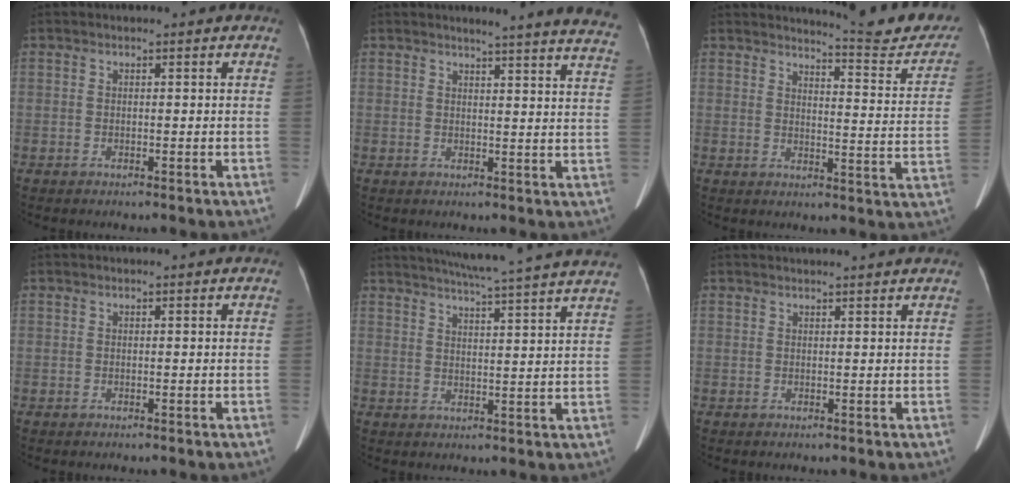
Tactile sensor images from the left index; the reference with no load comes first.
{"total": 16.5, "force": [15.6, -0.1, 5.6], "torque": [-0.065, -0.076, 0.159]}
{"total": 12.6, "force": [12.2, 0.5, 3.0], "torque": [-0.027, -0.064, 0.133]}
{"total": 0.0}
{"total": 18.0, "force": [16.0, -1.3, 8.0], "torque": [-0.136, -0.015, 0.202]}
{"total": 5.1, "force": [4.9, -0.3, 1.5], "torque": [-0.016, 0.024, 0.054]}